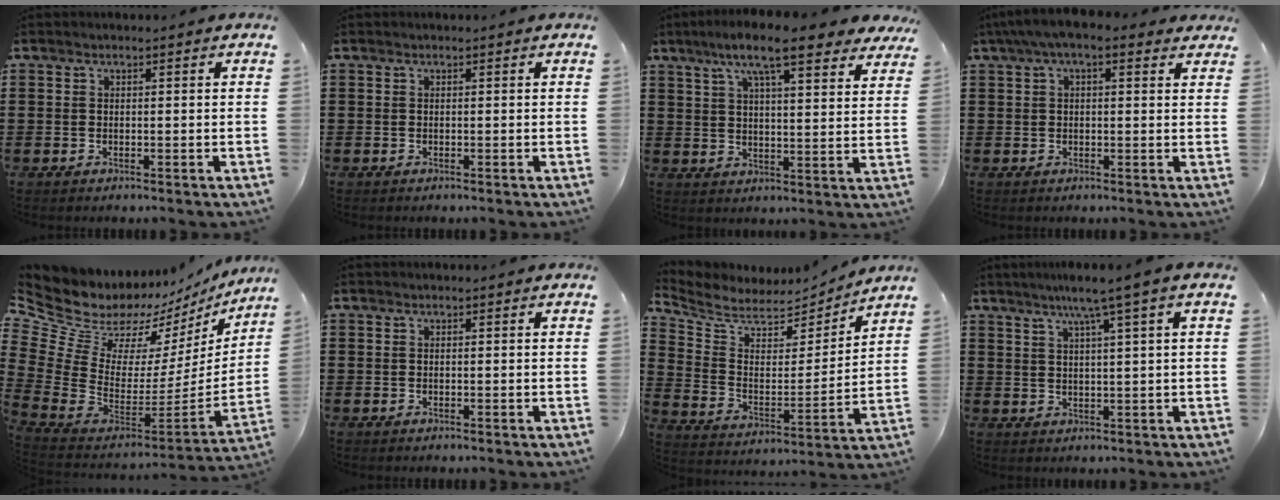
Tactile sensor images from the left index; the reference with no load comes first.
{"total": 0.0}
{"total": 10.1, "force": [7.6, 1.5, 6.4], "torque": [-0.132, -0.018, 0.128]}
{"total": 4.2, "force": [2.3, 1.4, 3.2], "torque": [-0.067, 0.006, 0.039]}
{"total": 8.7, "force": [6.8, 4.8, 2.8], "torque": [-0.122, -0.075, 0.114]}
{"total": 0.0}
{"total": 6.3, "force": [5.8, 2.1, 1.2], "torque": [-0.062, -0.045, 0.100]}
{"total": 5.1, "force": [2.8, -0.7, 4.1], "torque": [-0.085, 0.000, 0.045]}